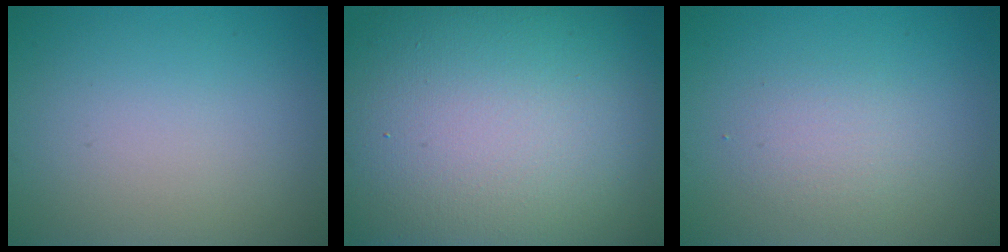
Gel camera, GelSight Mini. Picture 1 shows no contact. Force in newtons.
{"total": 20.7, "press": 20.7, "slide": 1.2}
{"total": 2.0, "press": 2.0, "slide": 0.0}